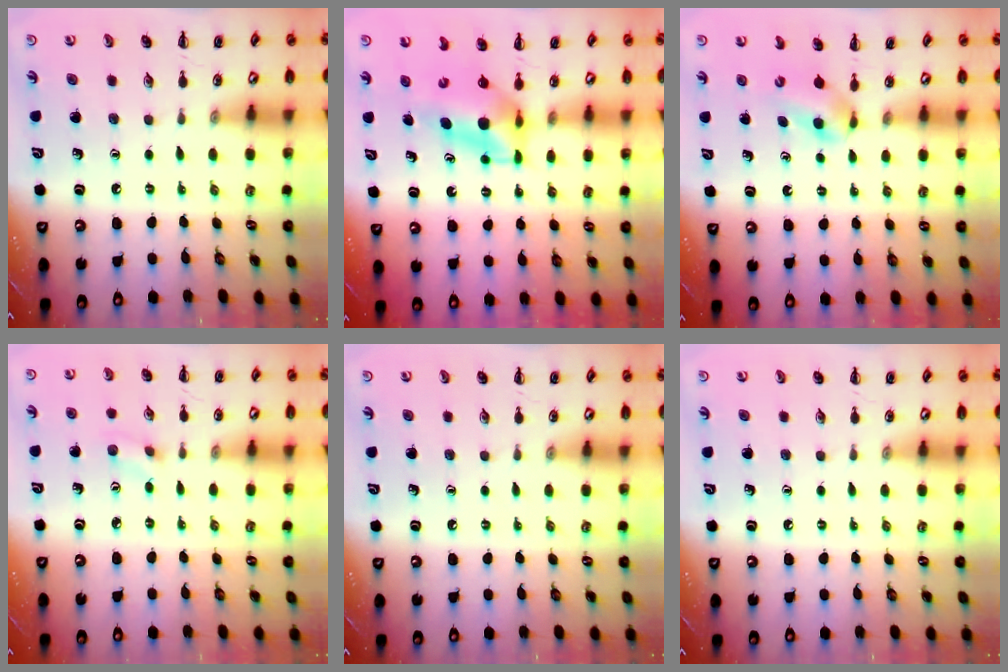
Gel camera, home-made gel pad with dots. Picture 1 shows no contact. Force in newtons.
{"total": 5.7, "press": 5.6, "slide": 0.9}
{"total": 2.8, "press": 2.5, "slide": 1.3}
{"total": 2.5, "press": 2.4, "slide": 0.9}
{"total": 0.0}
{"total": 0.0}